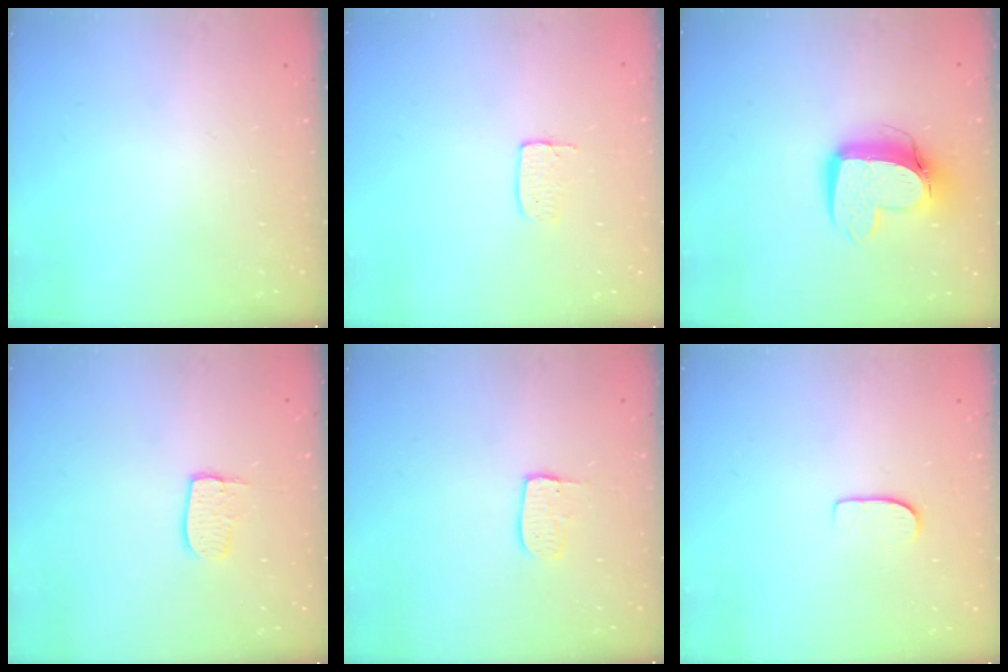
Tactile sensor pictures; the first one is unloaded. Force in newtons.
{"total": 3.5, "press": 3.5, "slide": 0.2}
{"total": 12.5, "press": 12.4, "slide": 1.2}
{"total": 6.1, "press": 6.1, "slide": 0.5}
{"total": 6.3, "press": 6.3, "slide": 0.3}
{"total": 5.5, "press": 5.5, "slide": 0.5}